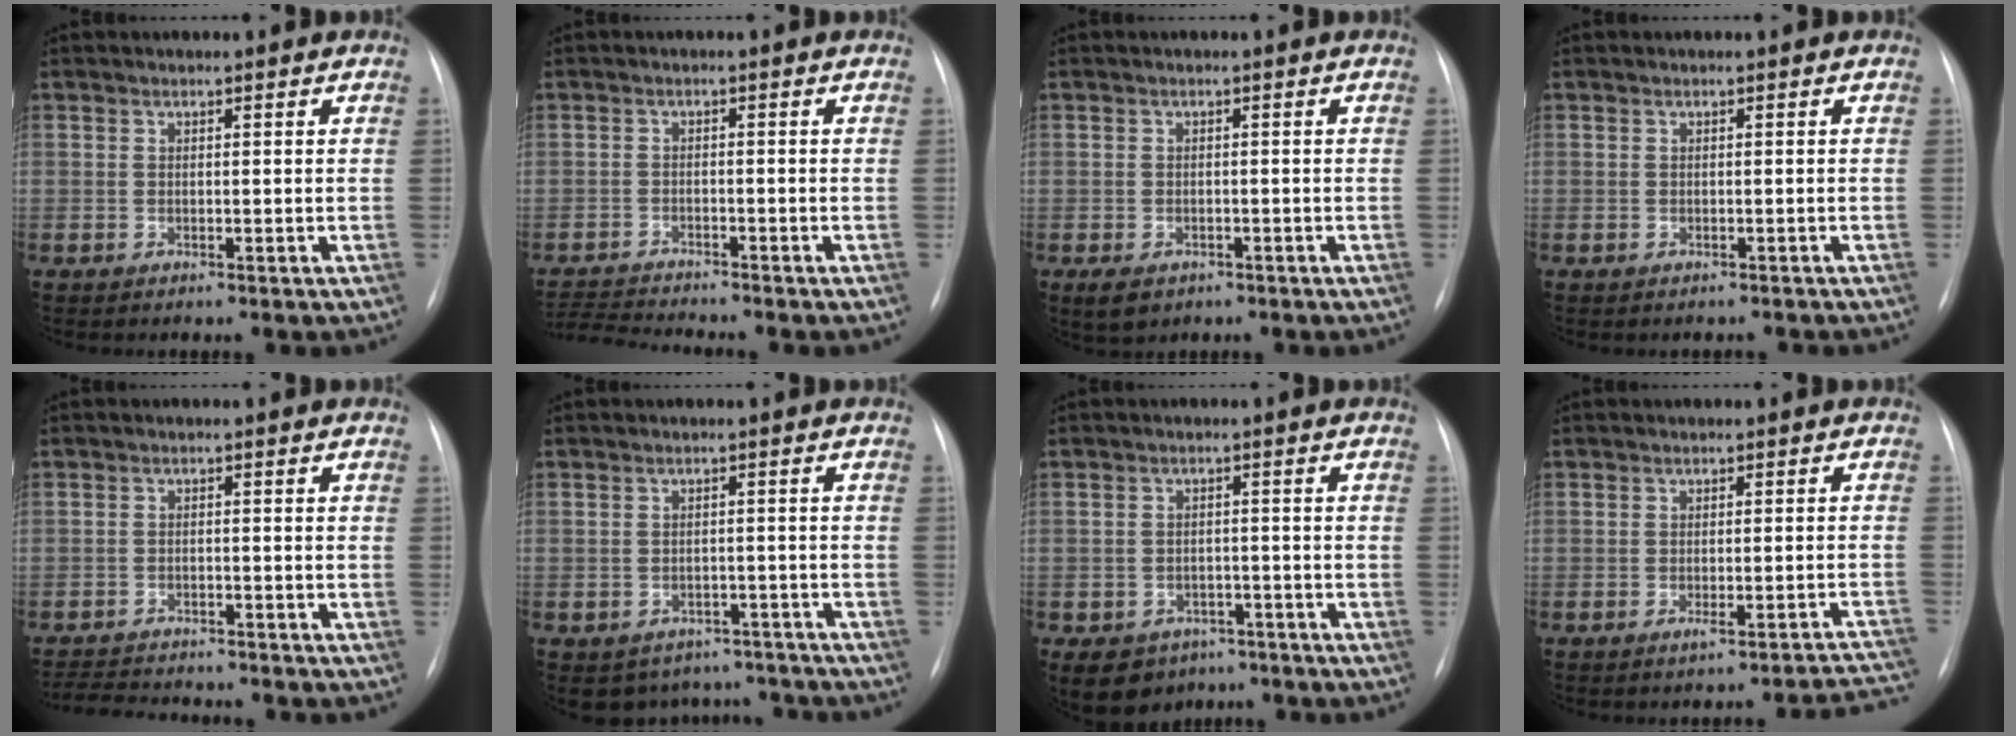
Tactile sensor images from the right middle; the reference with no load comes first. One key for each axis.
{"total": 5.2, "fx": -5.0, "fy": -1.4, "fz": 0.4, "tx": -0.012, "ty": -0.014, "tz": -0.090}
{"total": 3.4, "fx": -2.0, "fy": 2.3, "fz": 1.6, "tx": -0.028, "ty": -0.003, "tz": -0.023}
{"total": 1.0, "fx": -0.9, "fy": 0.4, "fz": 0.1, "tx": -0.004, "ty": -0.001, "tz": -0.012}
{"total": 8.9, "fx": -8.3, "fy": 1.4, "fz": 2.8, "tx": -0.045, "ty": -0.003, "tz": -0.122}
{"total": 7.7, "fx": -6.5, "fy": 4.1, "fz": 0.4, "tx": 0.010, "ty": 0.023, "tz": -0.074}
{"total": 7.8, "fx": -5.0, "fy": 5.8, "fz": 1.7, "tx": -0.032, "ty": 0.011, "tz": -0.065}
{"total": 7.1, "fx": -6.9, "fy": 0.1, "fz": 2.0, "tx": 0.002, "ty": 0.021, "tz": -0.079}